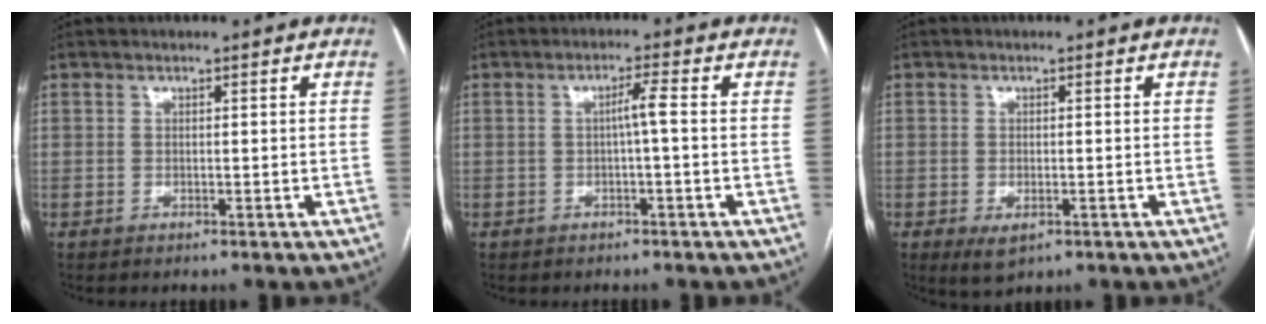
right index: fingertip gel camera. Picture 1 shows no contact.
{"total": 2.4, "force": [-0.1, -0.3, 2.4], "torque": [-0.038, 0.003, -0.002]}
{"total": 3.0, "force": [-1.2, 1.6, 2.3], "torque": [-0.037, -0.005, -0.009]}